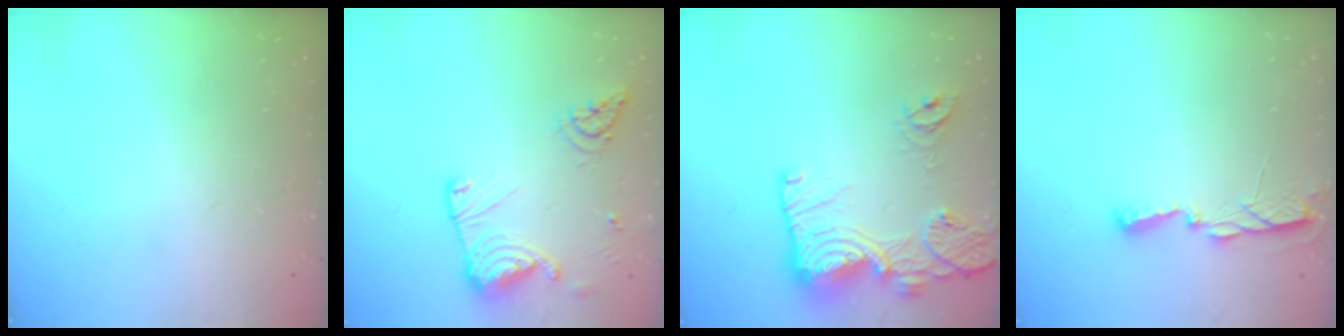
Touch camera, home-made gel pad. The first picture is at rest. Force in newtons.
{"total": 15.0, "press": 14.9, "slide": 1.5}
{"total": 18.6, "press": 18.6, "slide": 1.6}
{"total": 5.5, "press": 5.5, "slide": 0.6}